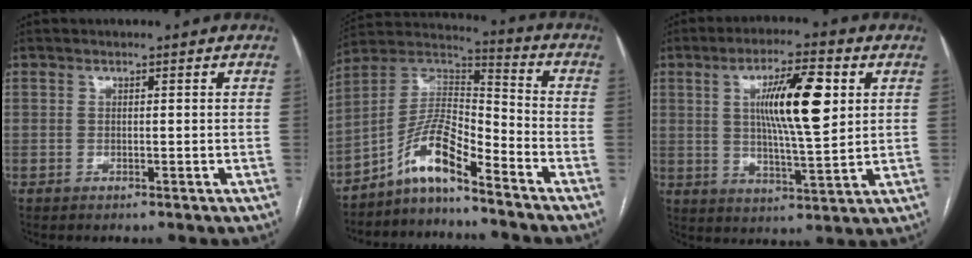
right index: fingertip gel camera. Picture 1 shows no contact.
{"total": 10.1, "force": [-7.1, 1.9, 6.8], "torque": [-0.137, 0.029, -0.132]}
{"total": 12.2, "force": [3.3, 2.0, 11.6], "torque": [-0.198, 0.004, 0.055]}